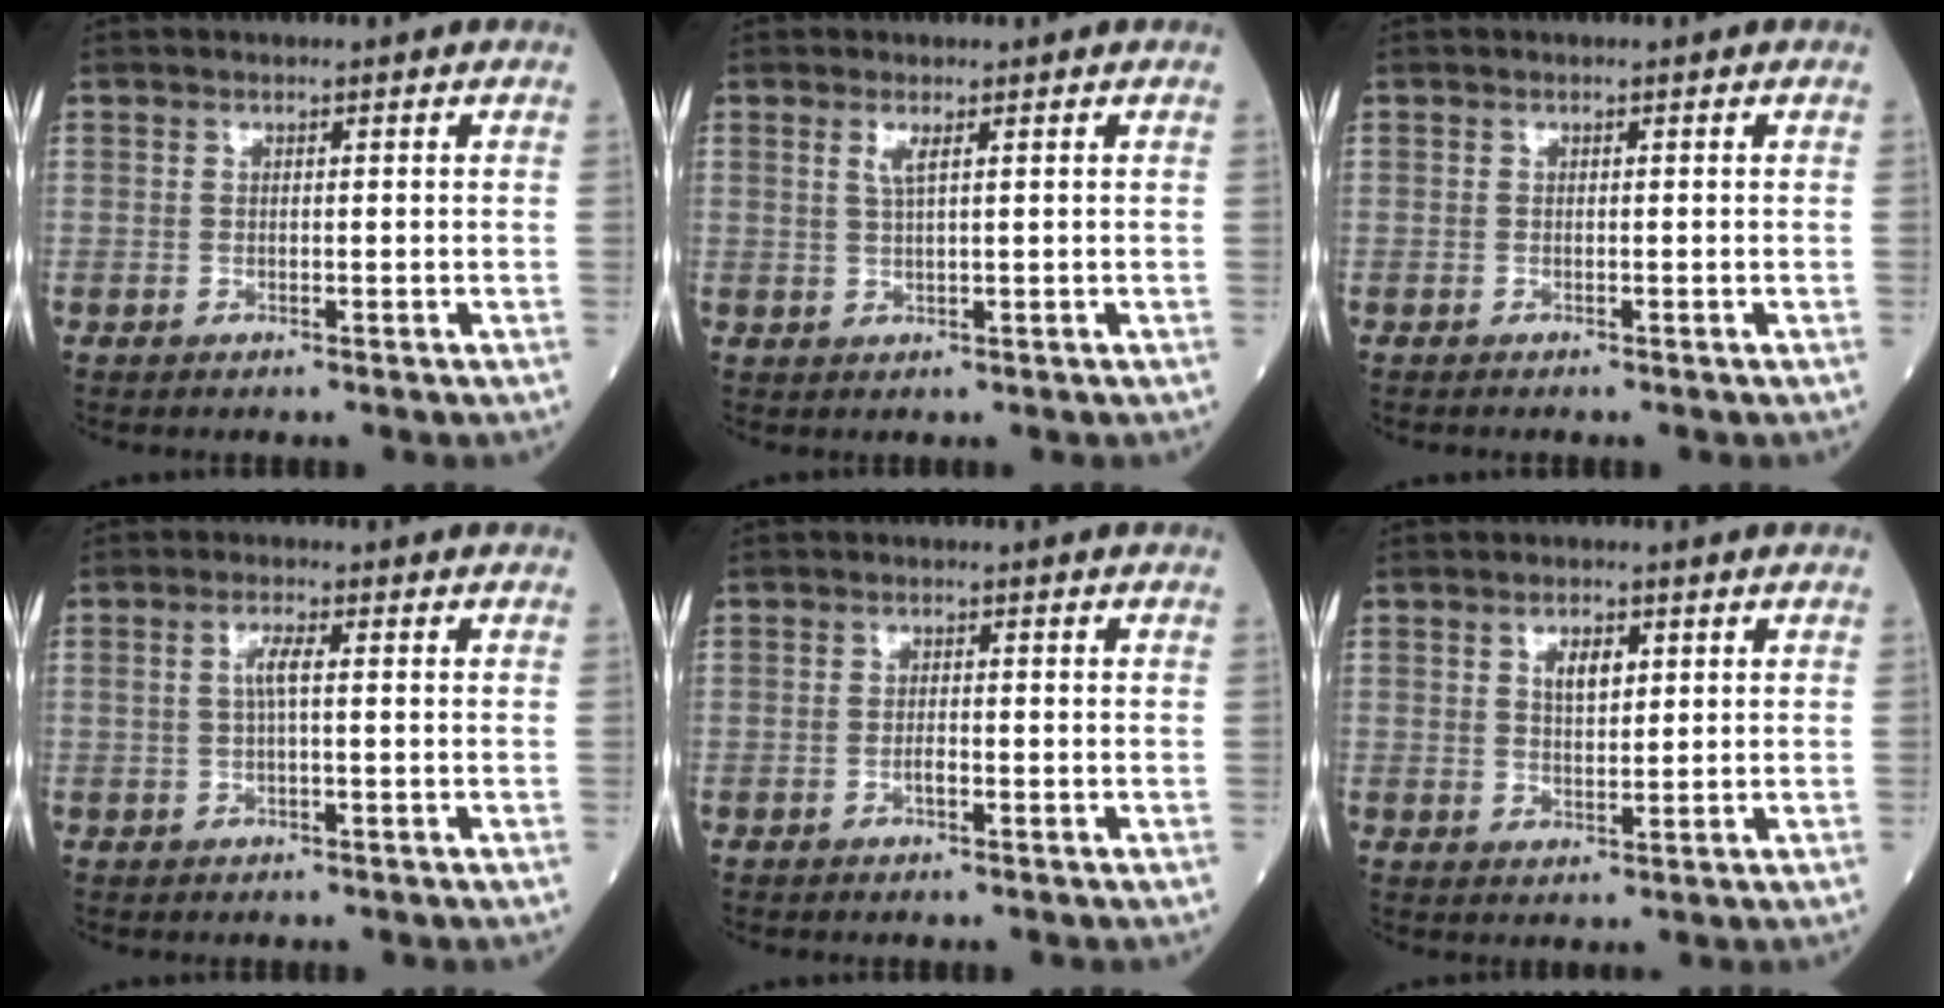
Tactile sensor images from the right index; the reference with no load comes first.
{"total": 1.8, "force": [0.8, 0.0, 1.7], "torque": [-0.040, -0.001, 0.017]}
{"total": 0.0}
{"total": 2.5, "force": [0.3, 0.3, 2.5], "torque": [-0.052, 0.004, 0.006]}
{"total": 1.1, "force": [-0.5, 0.3, 0.9], "torque": [-0.017, 0.002, -0.010]}
{"total": 3.3, "force": [1.3, 1.4, 2.7], "torque": [-0.047, 0.001, 0.023]}